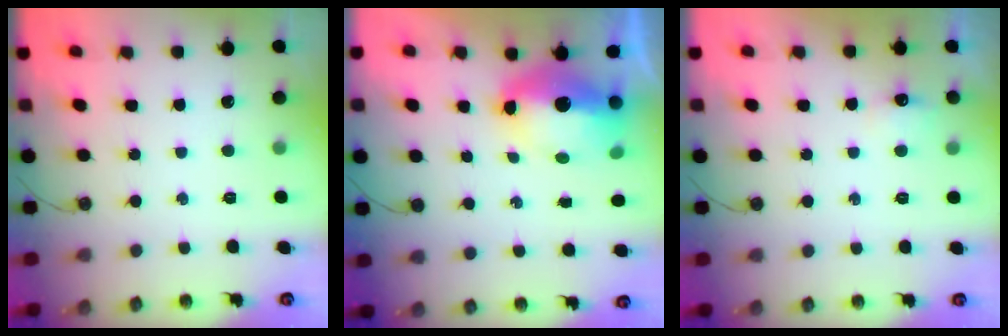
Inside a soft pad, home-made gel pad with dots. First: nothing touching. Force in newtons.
{"total": 10.9, "press": 10.9, "slide": 1.1}
{"total": 5.3, "press": 5.3, "slide": 0.7}